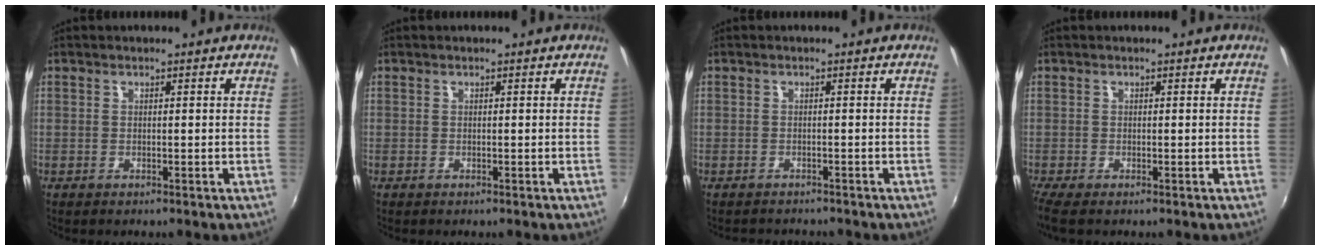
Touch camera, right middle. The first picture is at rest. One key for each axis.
{"total": 0.0}
{"total": 2.3, "fx": -2.2, "fy": 0.7, "fz": 0.3, "tx": -0.014, "ty": -0.003, "tz": -0.034}
{"total": 2.2, "fx": -1.3, "fy": 0.0, "fz": 1.8, "tx": -0.042, "ty": -0.007, "tz": -0.025}